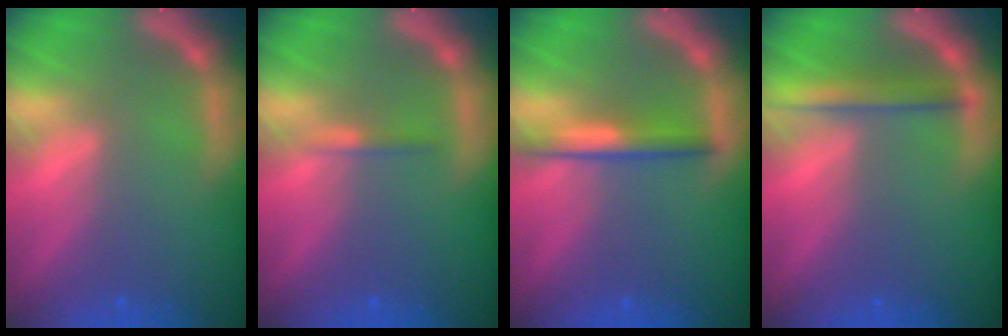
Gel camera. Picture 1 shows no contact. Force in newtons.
{"total": 0.9}
{"total": 3.0}
{"total": 2.9}